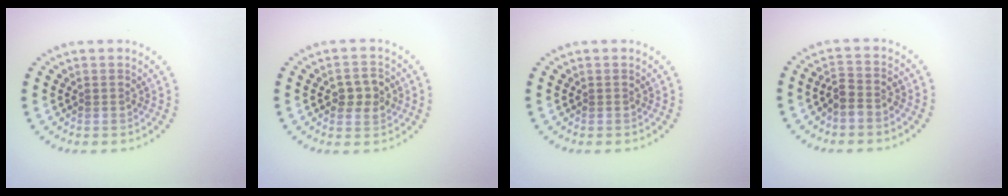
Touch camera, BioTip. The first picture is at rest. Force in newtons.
{"total": 2.7, "press": 2.7, "slide": 0.2}
{"total": 0.0}
{"total": 1.9, "press": 1.6, "slide": 1.1}